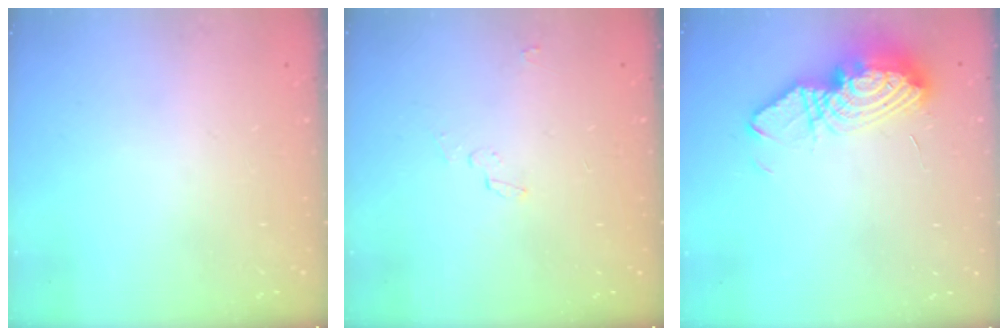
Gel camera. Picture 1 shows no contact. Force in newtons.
{"total": 3.6, "press": 3.4, "slide": 1.3}
{"total": 12.7, "press": 12.7, "slide": 1.3}